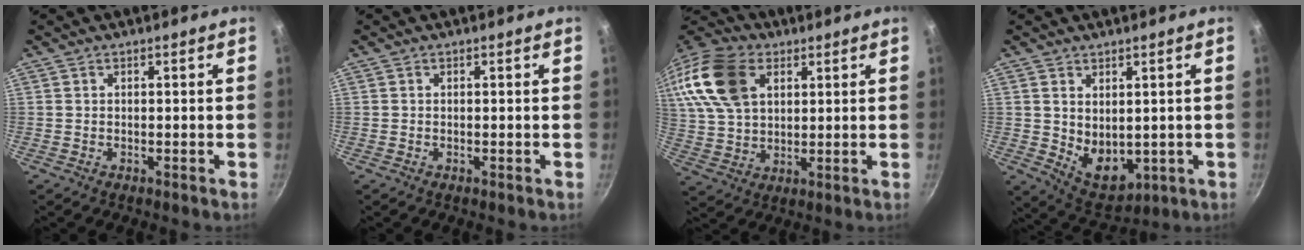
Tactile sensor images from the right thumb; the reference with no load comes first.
{"total": 0.0}
{"total": 18.3, "force": [6.3, 12.0, 12.3], "torque": [-0.238, 0.009, 0.117]}
{"total": 8.2, "force": [0.9, 5.5, 6.0], "torque": [-0.074, -0.024, 0.038]}